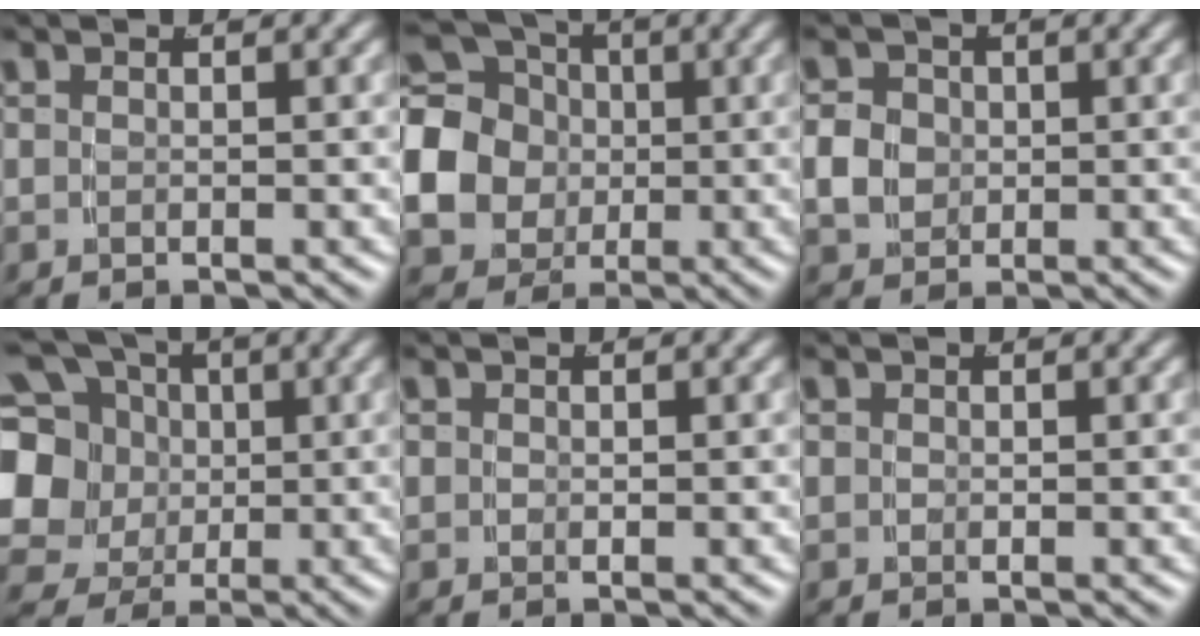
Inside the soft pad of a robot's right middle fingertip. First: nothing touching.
{"total": 14.1, "force": [0.4, 12.4, 6.6], "torque": [-0.148, -0.034, -0.001]}
{"total": 4.0, "force": [0.0, 3.5, 1.9], "torque": [-0.035, -0.007, 0.001]}
{"total": 10.5, "force": [0.7, 8.9, 5.6], "torque": [-0.111, -0.024, 0.011]}
{"total": 0.9, "force": [0.0, 0.8, 0.3], "torque": [-0.010, -0.006, -0.001]}
{"total": 0.6, "force": [-0.1, 0.5, 0.3], "torque": [-0.007, -0.005, -0.002]}